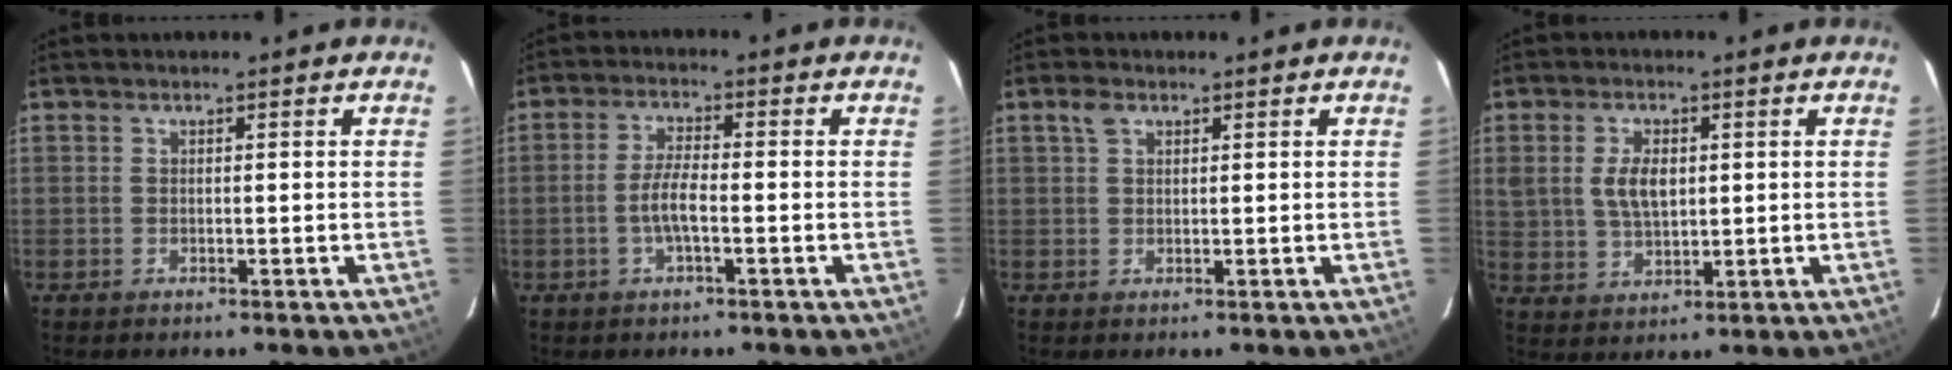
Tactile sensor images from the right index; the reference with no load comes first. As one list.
[{"total": 4.6, "force": [-1.5, 0.9, 4.2], "torque": [-0.086, 0.002, -0.028]}, {"total": 2.1, "force": [1.1, 1.3, 1.3], "torque": [-0.026, 0.008, 0.021]}, {"total": 3.9, "force": [2.7, 0.7, 2.8], "torque": [-0.051, -0.011, 0.048]}]